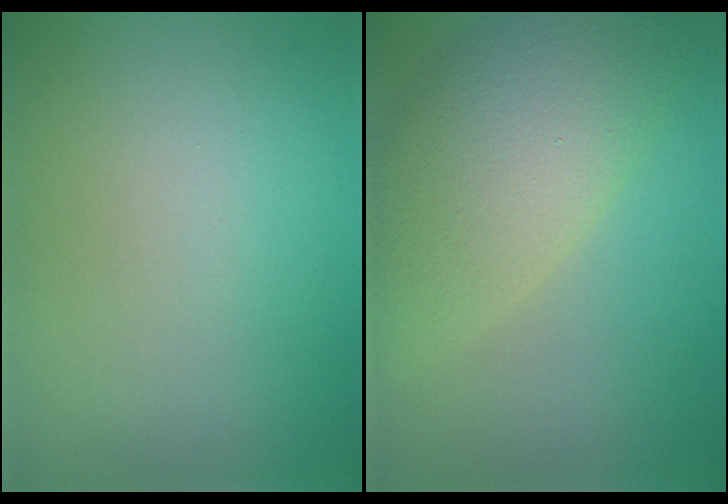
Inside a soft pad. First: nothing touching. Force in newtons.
{"total": 8.8, "press": 8.8, "slide": 0.6}